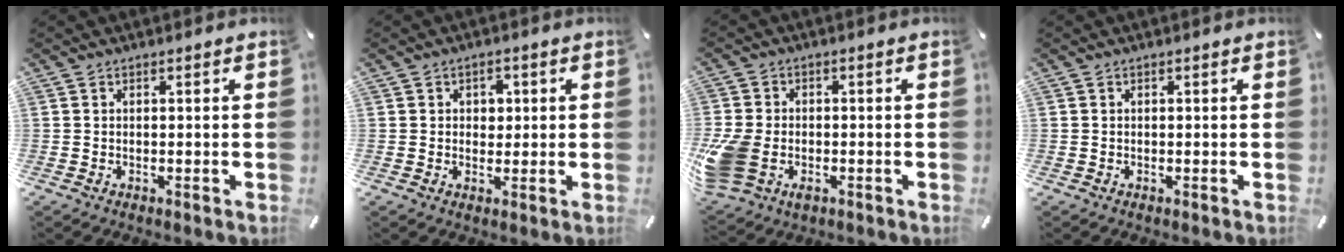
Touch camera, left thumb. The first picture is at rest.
{"total": 2.5, "force": [0.3, 2.3, 1.1], "torque": [-0.002, -0.005, -0.004]}
{"total": 9.3, "force": [-2.5, 6.9, 5.7], "torque": [-0.129, 0.011, -0.040]}
{"total": 0.0}